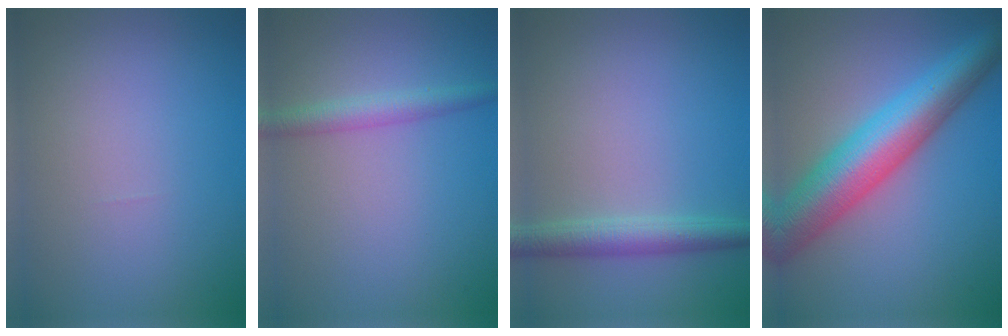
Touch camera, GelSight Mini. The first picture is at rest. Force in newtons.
{"total": 2.3, "press": 2.3, "slide": 0.1}
{"total": 2.8, "press": 2.8, "slide": 0.1}
{"total": 9.0, "press": 9.0, "slide": 0.2}